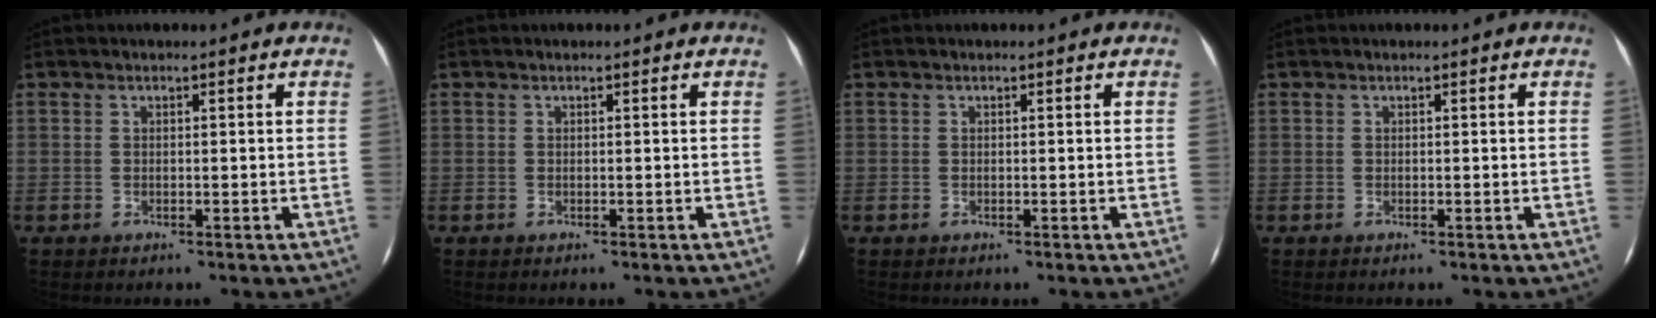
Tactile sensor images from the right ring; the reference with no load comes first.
{"total": 0.0}
{"total": 0.0}
{"total": 0.0}